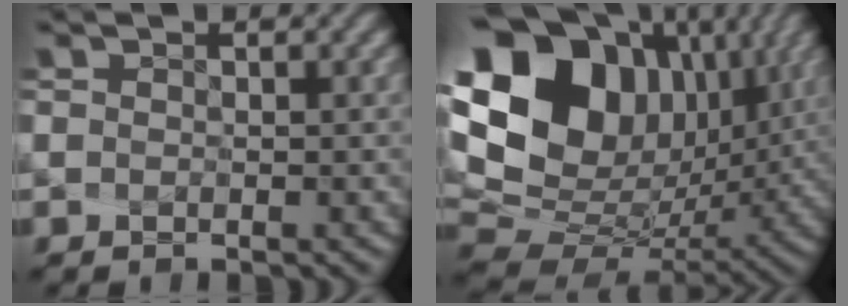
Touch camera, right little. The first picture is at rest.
{"total": 21.9, "force": [7.6, 16.8, 11.9], "torque": [-0.280, 0.039, 0.143]}